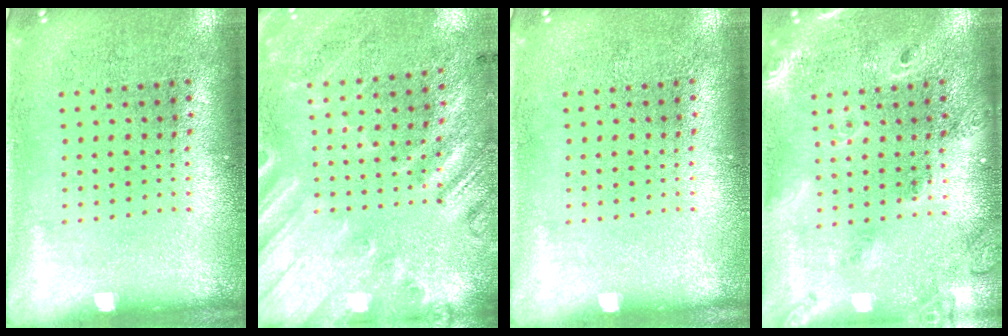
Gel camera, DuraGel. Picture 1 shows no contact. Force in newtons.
{"total": 2.5, "press": 1.8, "slide": 1.8}
{"total": 0.0}
{"total": 1.8, "press": 1.7, "slide": 0.6}